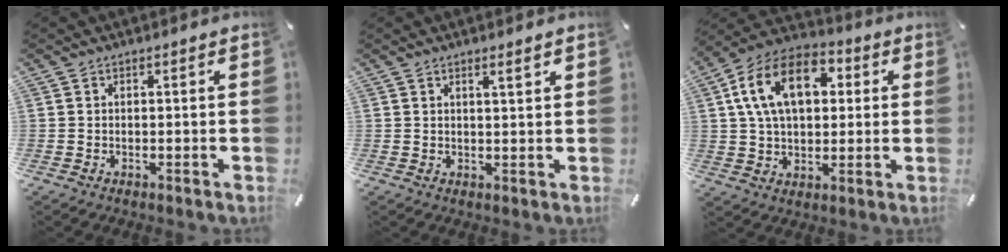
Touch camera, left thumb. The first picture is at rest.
{"total": 2.1, "force": [1.5, 0.1, 1.5], "torque": [-0.030, 0.000, 0.025]}
{"total": 16.0, "force": [4.3, 10.7, 11.2], "torque": [-0.224, 0.012, 0.073]}